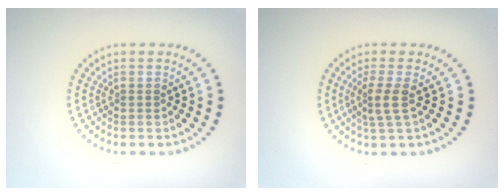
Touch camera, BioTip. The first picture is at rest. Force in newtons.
{"total": 2.2, "press": 1.6, "slide": 1.5}